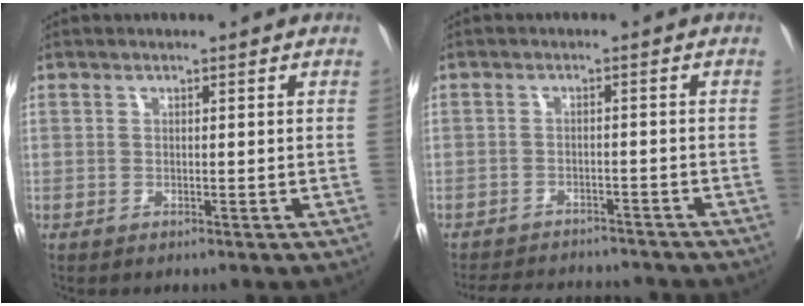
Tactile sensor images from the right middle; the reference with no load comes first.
{"total": 11.3, "force": [-10.5, 2.9, 2.9], "torque": [-0.050, 0.007, -0.136]}